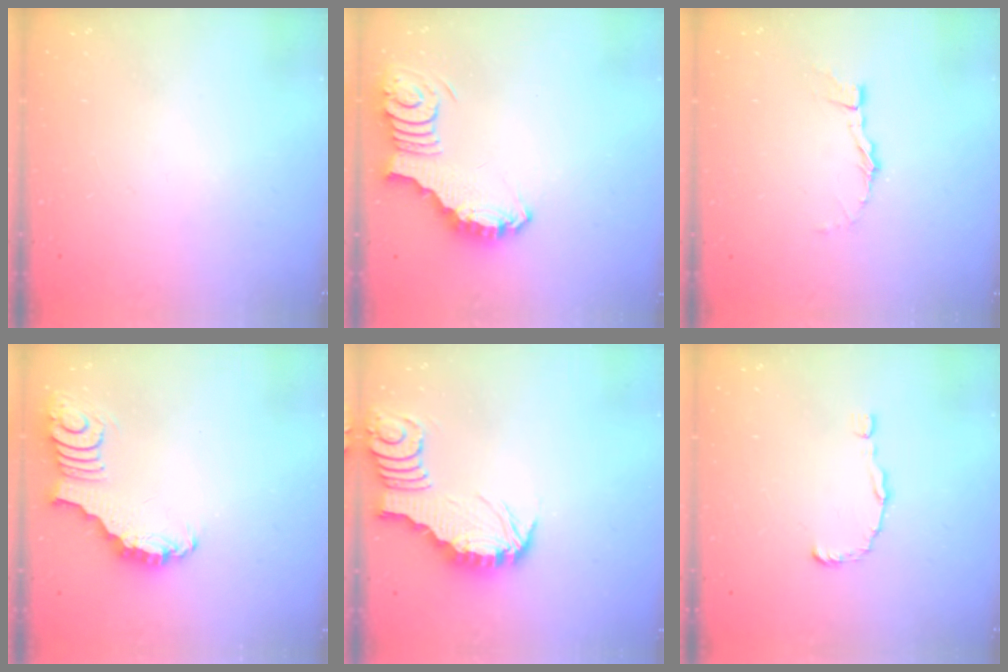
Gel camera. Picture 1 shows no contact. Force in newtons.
{"total": 3.6, "press": 3.6, "slide": 0.6}
{"total": 1.6, "press": 1.6, "slide": 0.1}
{"total": 3.8, "press": 3.7, "slide": 0.6}
{"total": 3.1, "press": 3.1, "slide": 0.4}
{"total": 1.5, "press": 1.5, "slide": 0.2}